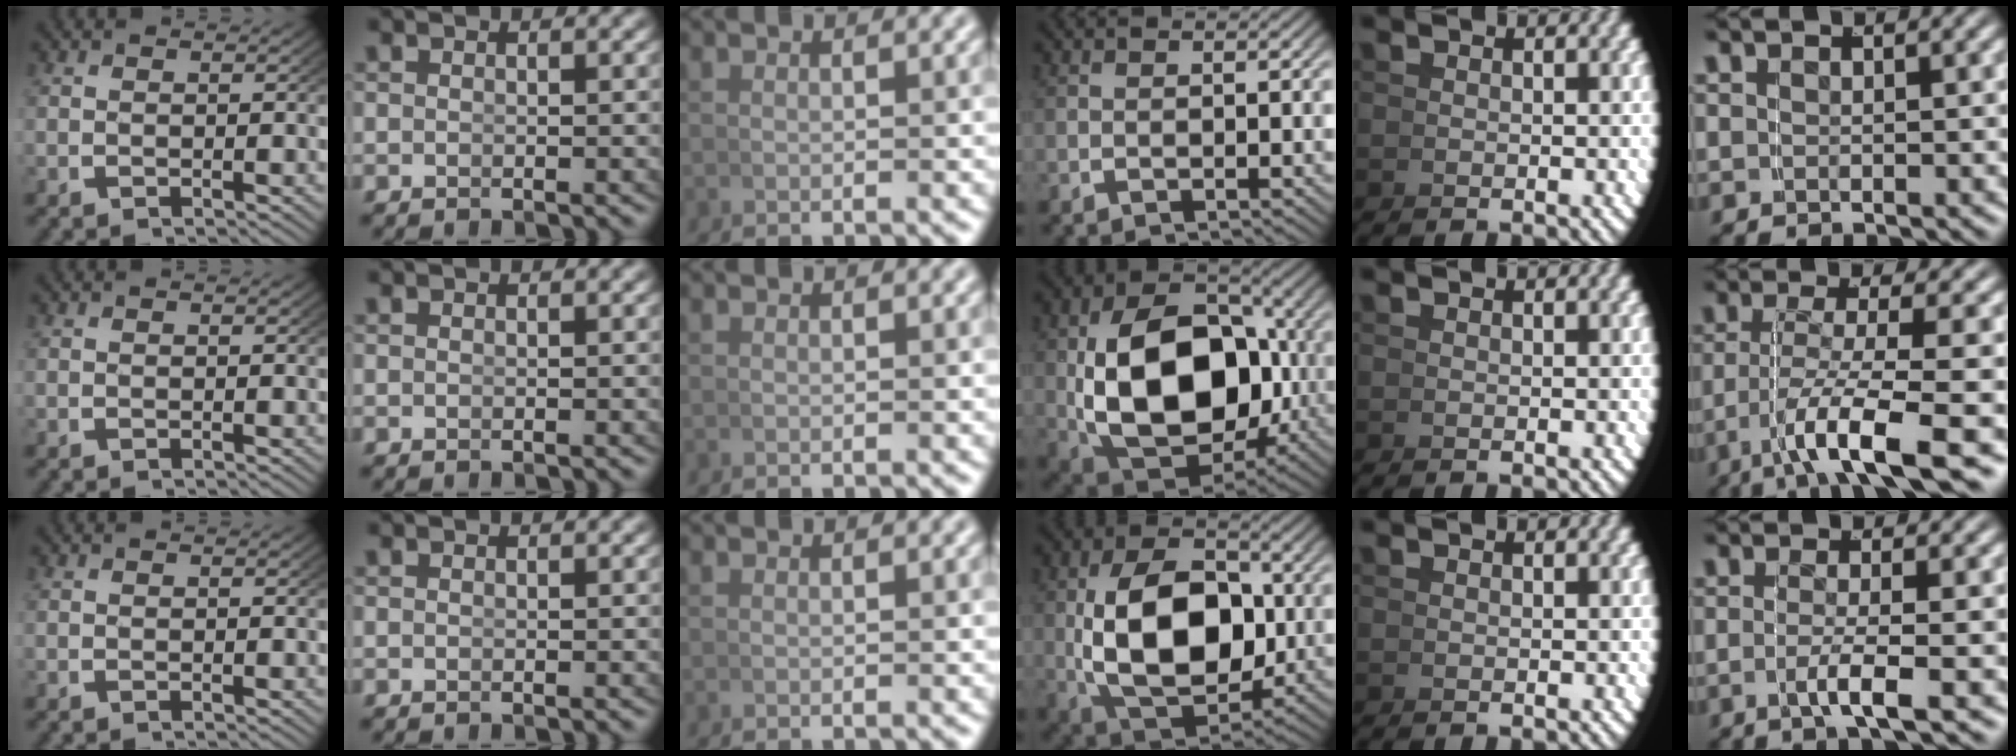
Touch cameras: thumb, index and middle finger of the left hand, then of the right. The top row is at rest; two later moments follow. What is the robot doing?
{"motion": "lift_and_place", "object": "bowl"}